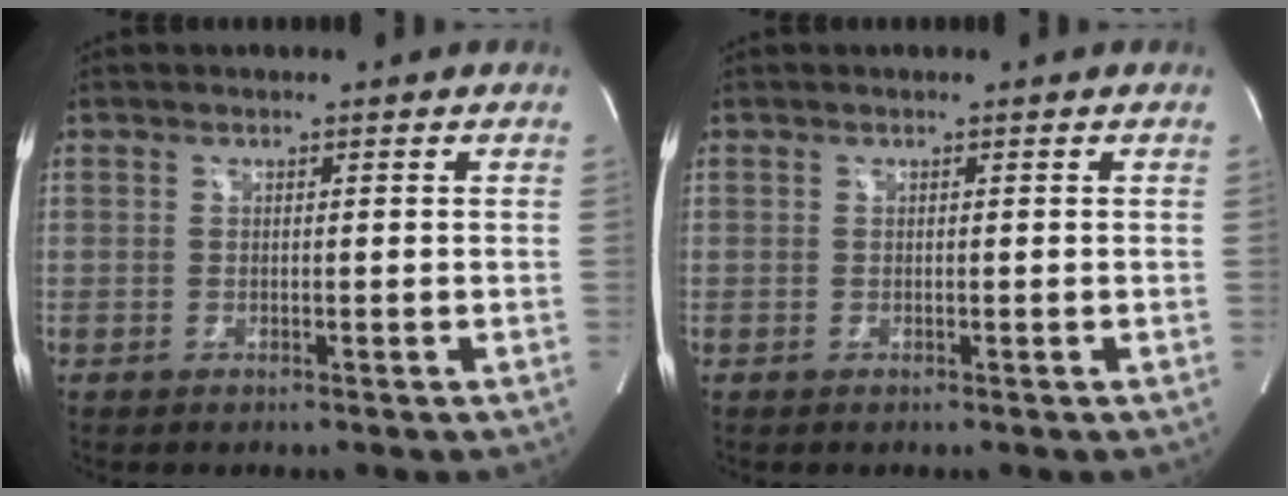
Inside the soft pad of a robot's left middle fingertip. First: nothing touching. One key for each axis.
{"total": 0.0}